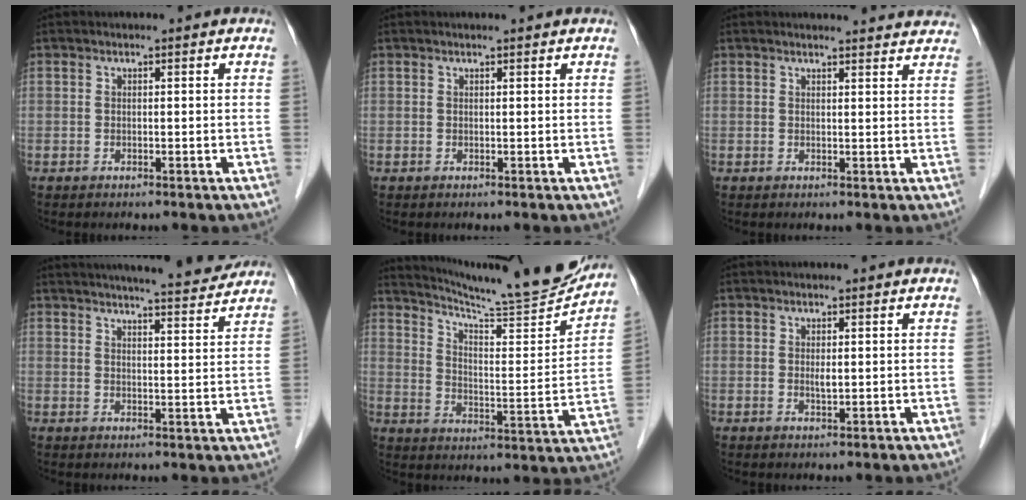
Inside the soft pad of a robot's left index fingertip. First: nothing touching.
{"total": 0.9, "force": [0.8, -0.3, 0.4], "torque": [-0.009, 0.000, 0.010]}
{"total": 8.6, "force": [8.5, 0.7, 1.7], "torque": [-0.004, -0.010, 0.070]}
{"total": 12.5, "force": [11.4, 0.6, 5.0], "torque": [-0.074, -0.008, 0.141]}
{"total": 18.4, "force": [17.4, -0.4, 6.2], "torque": [-0.102, -0.069, 0.244]}
{"total": 1.0, "force": [-0.4, 0.2, 0.9], "torque": [-0.020, -0.009, -0.005]}